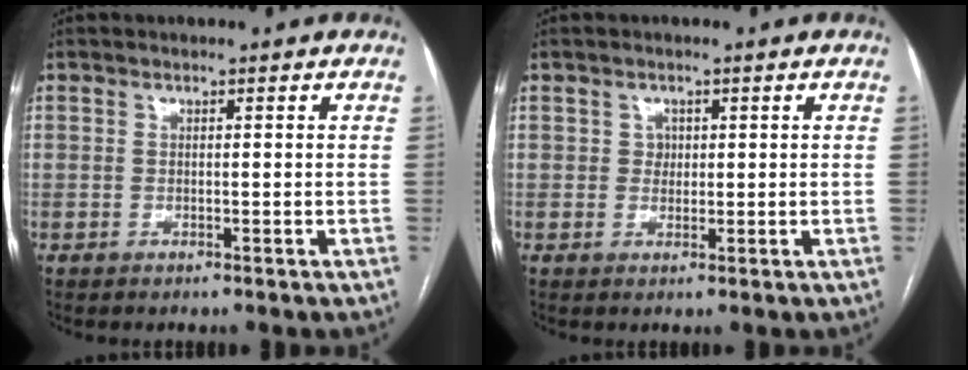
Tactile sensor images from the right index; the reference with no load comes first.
{"total": 1.5, "force": [0.4, 1.4, 0.5], "torque": [-0.005, 0.000, 0.005]}